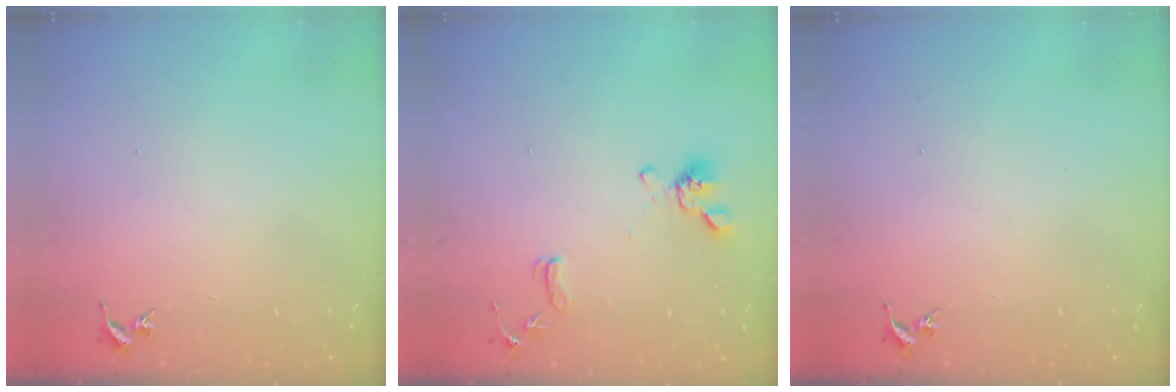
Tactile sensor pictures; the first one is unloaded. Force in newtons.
{"total": 11.5, "press": 11.3, "slide": 1.8}
{"total": 0.0}